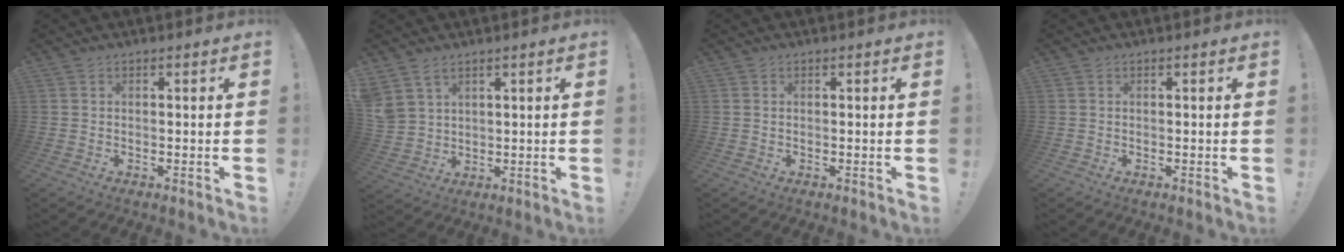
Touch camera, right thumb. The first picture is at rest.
{"total": 5.3, "force": [3.6, 3.5, 1.9], "torque": [-0.047, -0.011, 0.077]}
{"total": 0.0}
{"total": 0.0}